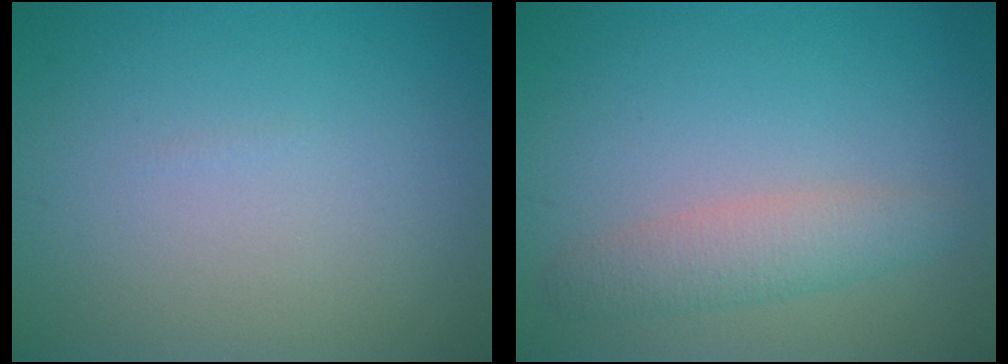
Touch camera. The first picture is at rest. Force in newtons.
{"total": 2.8, "press": 2.8, "slide": 0.1}